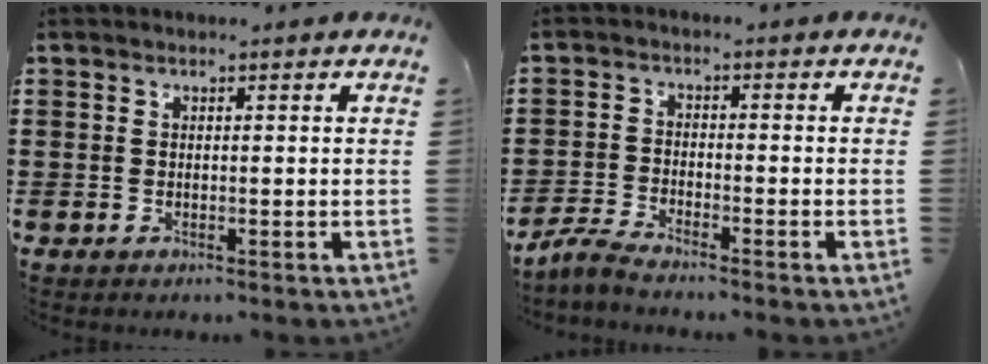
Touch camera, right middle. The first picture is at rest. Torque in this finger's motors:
{"motor_torque": [0.99, -0.25, 0.01, 0.03]}